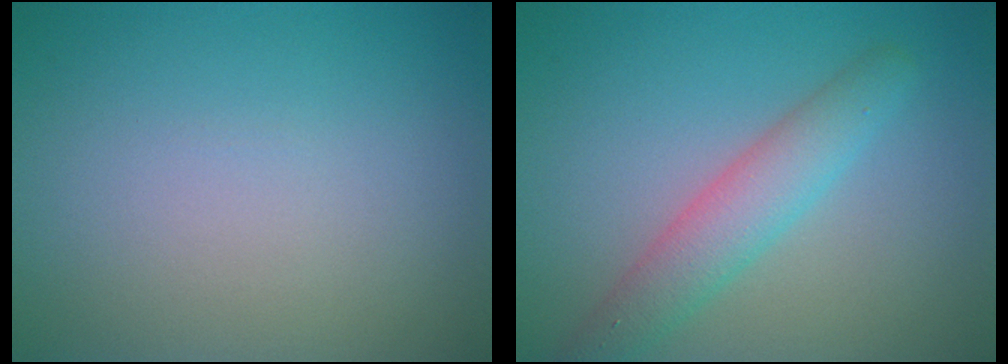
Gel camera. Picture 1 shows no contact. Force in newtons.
{"total": 3.7, "press": 3.7, "slide": 0.1}